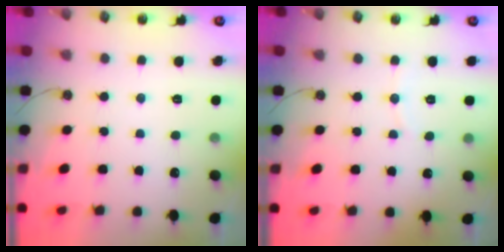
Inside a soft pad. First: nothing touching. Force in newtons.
{"total": 3.0, "press": 3.0, "slide": 0.2}